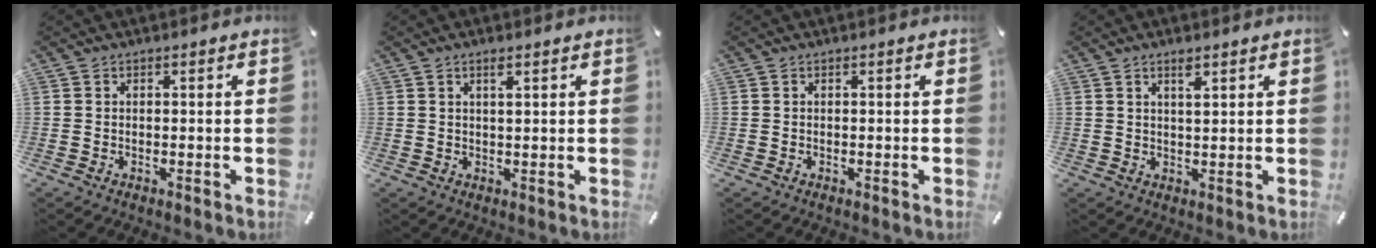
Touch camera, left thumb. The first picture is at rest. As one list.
[{"total": 1.8, "force": [1.0, 0.3, 1.4], "torque": [-0.030, 0.000, 0.017]}, {"total": 0.0}, {"total": 2.6, "force": [1.7, 0.7, 1.8], "torque": [-0.031, -0.002, 0.028]}]